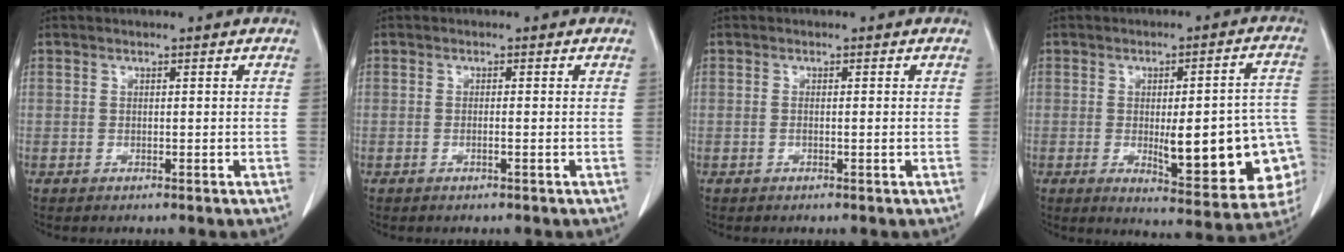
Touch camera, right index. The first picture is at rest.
{"total": 0.7, "force": [-0.3, -0.1, 0.7], "torque": [-0.012, 0.001, -0.005]}
{"total": 0.9, "force": [-0.2, 0.0, 0.9], "torque": [-0.015, 0.000, -0.001]}
{"total": 18.8, "force": [-3.5, 4.7, 17.9], "torque": [-0.153, 0.021, -0.021]}